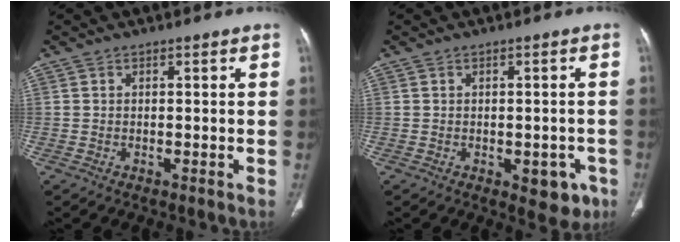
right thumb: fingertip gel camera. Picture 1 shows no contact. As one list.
[{"total": 5.8, "force": [-2.3, 3.3, 4.1], "torque": [-0.020, 0.005, -0.020]}]